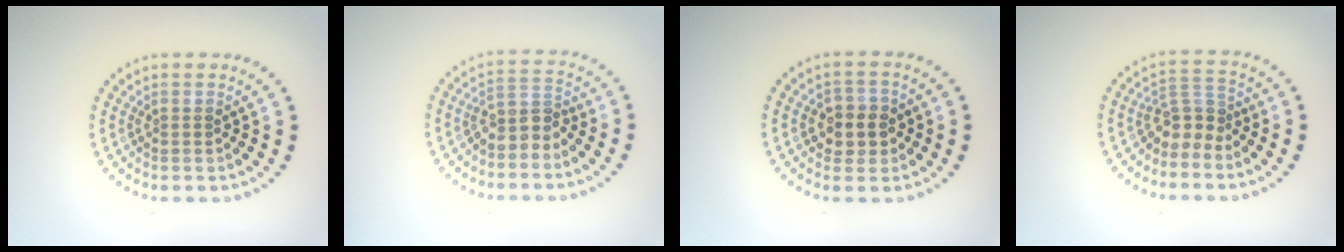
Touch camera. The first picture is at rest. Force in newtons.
{"total": 2.5, "press": 1.9, "slide": 1.6}
{"total": 2.7, "press": 2.6, "slide": 0.6}
{"total": 2.7, "press": 2.0, "slide": 1.9}